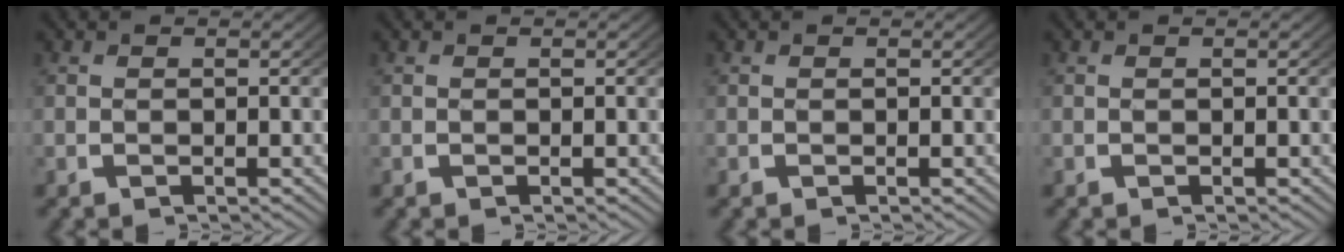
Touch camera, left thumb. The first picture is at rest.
{"total": 0.0}
{"total": 0.0}
{"total": 0.0}